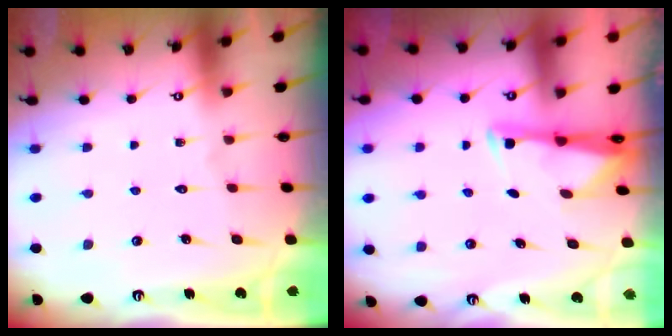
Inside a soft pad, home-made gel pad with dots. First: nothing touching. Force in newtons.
{"total": 2.9, "press": 2.9, "slide": 0.5}